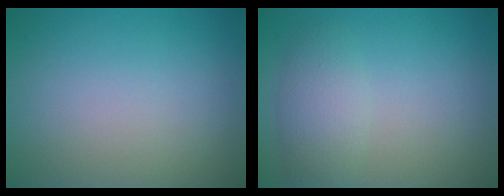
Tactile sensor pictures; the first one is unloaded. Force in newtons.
{"total": 2.9, "press": 2.9, "slide": 0.1}